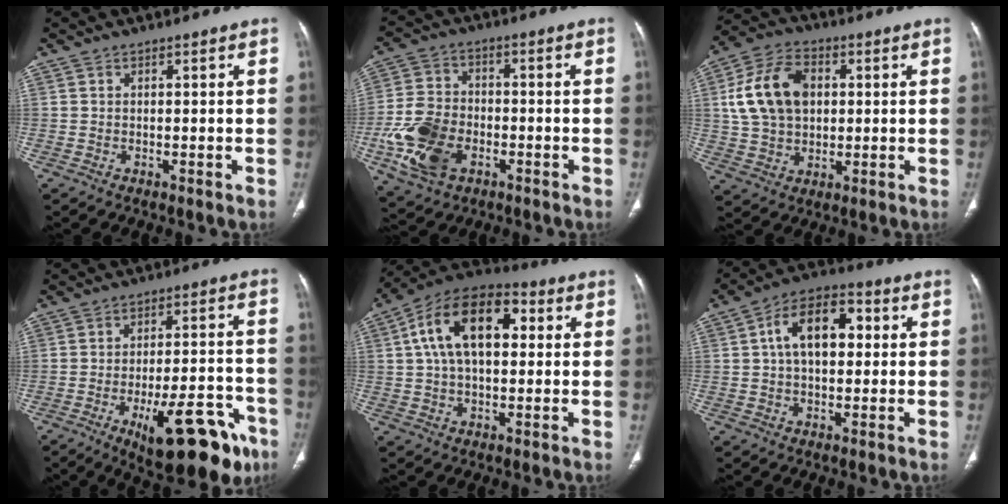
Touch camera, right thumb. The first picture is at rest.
{"total": 13.4, "force": [-4.4, 9.1, 8.8], "torque": [-0.171, 0.013, -0.080]}
{"total": 14.5, "force": [2.6, 10.3, 9.9], "torque": [-0.167, 0.012, 0.046]}
{"total": 18.8, "force": [-9.7, 7.0, 14.6], "torque": [-0.149, 0.050, -0.125]}
{"total": 17.1, "force": [3.7, 9.9, 13.5], "torque": [-0.213, 0.026, 0.054]}
{"total": 12.5, "force": [2.0, 7.6, 9.8], "torque": [-0.144, 0.025, 0.025]}